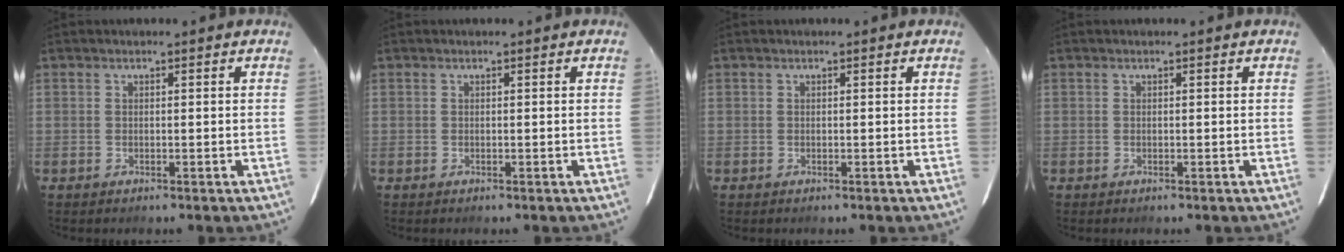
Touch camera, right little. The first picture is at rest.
{"total": 0.0}
{"total": 0.0}
{"total": 0.0}